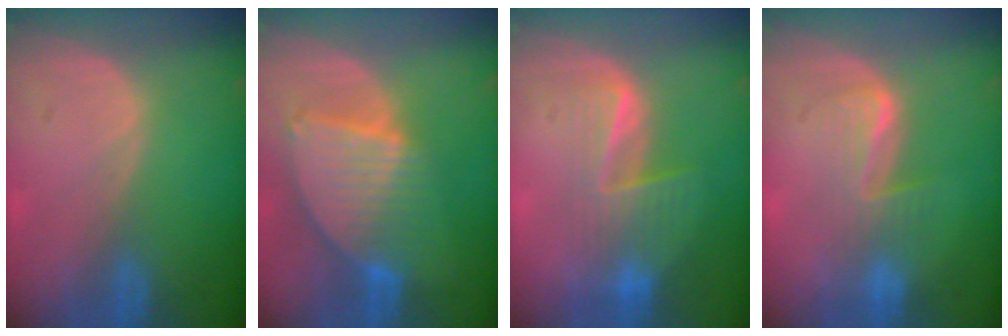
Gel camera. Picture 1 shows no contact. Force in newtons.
{"total": 8.7, "press": 7.5, "slide": 4.3}
{"total": 6.8, "press": 6.4, "slide": 2.3}
{"total": 4.5, "press": 4.5, "slide": 0.5}